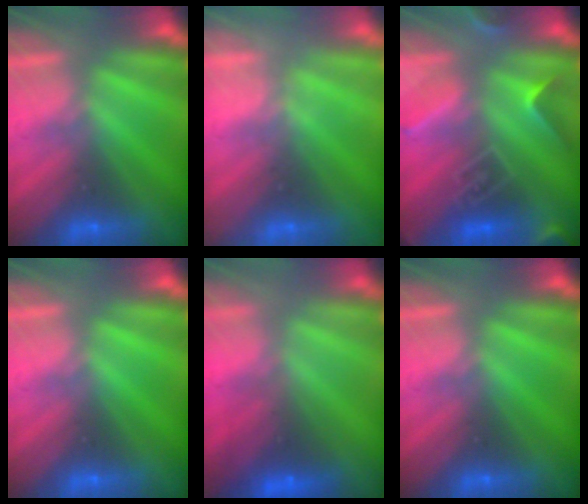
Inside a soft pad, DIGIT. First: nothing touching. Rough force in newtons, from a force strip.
{"total": 2.0}
{"total": 9.0}
{"total": 0.0}
{"total": 2.8}
{"total": 0.0}